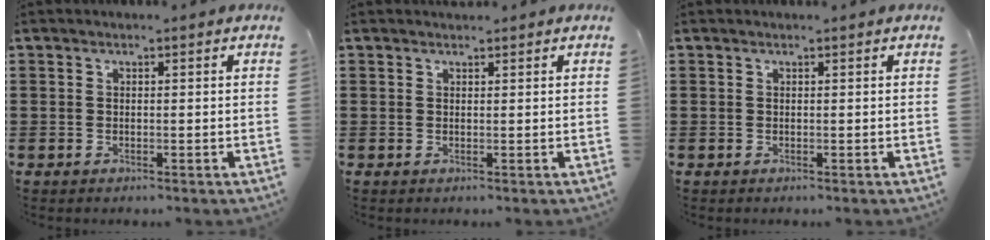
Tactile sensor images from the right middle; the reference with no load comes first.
{"total": 0.7, "force": [0.6, 0.2, -0.1], "torque": [0.007, -0.005, 0.011]}
{"total": 0.0}